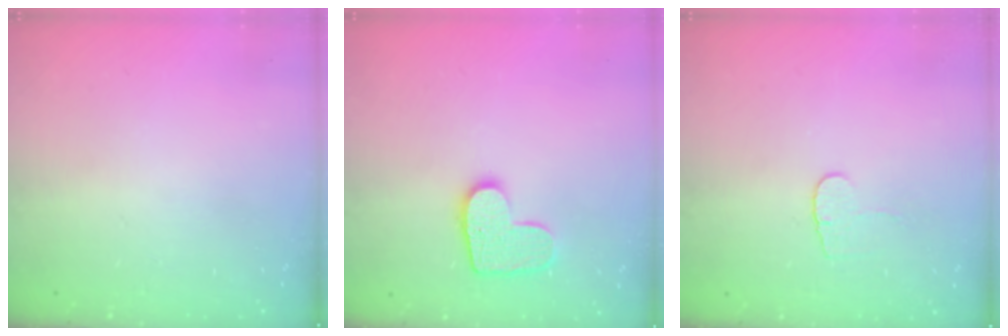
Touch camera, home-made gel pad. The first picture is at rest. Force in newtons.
{"total": 10.9, "press": 10.9, "slide": 0.6}
{"total": 4.8, "press": 4.8, "slide": 0.4}